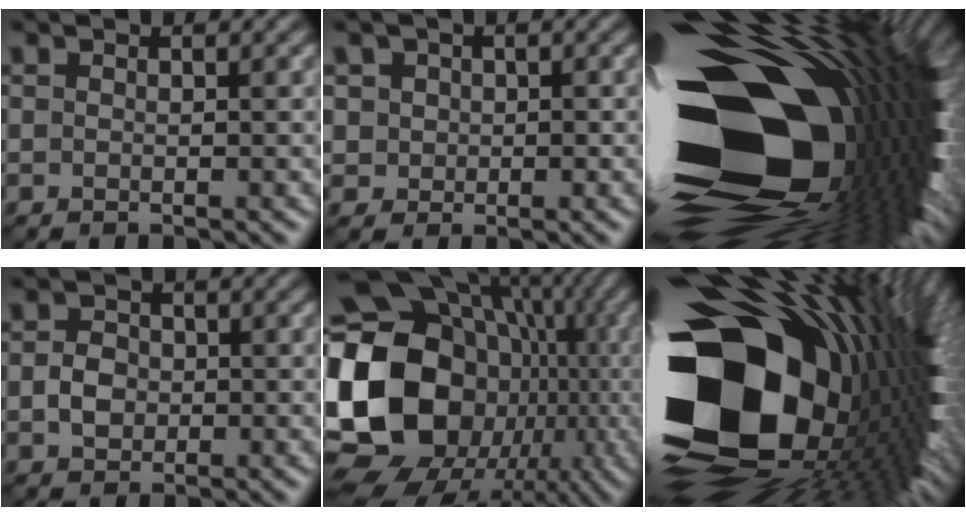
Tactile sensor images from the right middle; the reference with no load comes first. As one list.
[{"total": 3.3, "force": [1.3, 2.8, 1.1], "torque": [-0.020, 0.009, 0.019]}, {"total": 21.4, "force": [-3.3, 10.8, 18.2], "torque": [-0.294, -0.025, -0.062]}, {"total": 1.9, "force": [-0.8, 1.5, 0.9], "torque": [-0.015, 0.003, -0.016]}, {"total": 21.8, "force": [-1.5, 17.6, 12.7], "torque": [-0.245, 0.004, -0.052]}, {"total": 21.2, "force": [-1.8, 12.0, 17.4], "torque": [-0.305, -0.040, -0.033]}]